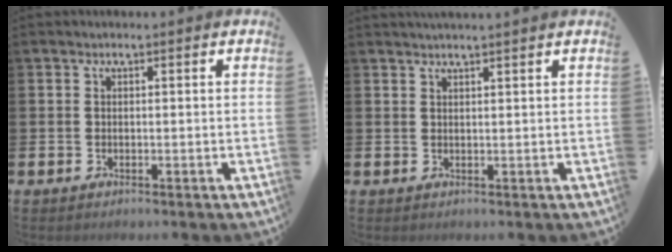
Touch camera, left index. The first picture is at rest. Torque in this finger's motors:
{"motor_torque": [0.55, -0.88, 0.06, 0.03]}